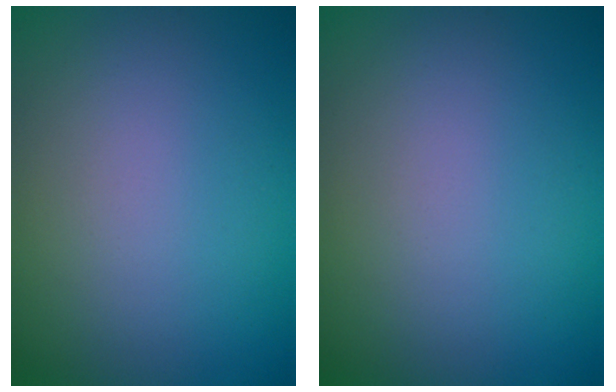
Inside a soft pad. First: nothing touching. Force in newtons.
{"total": 0.0}